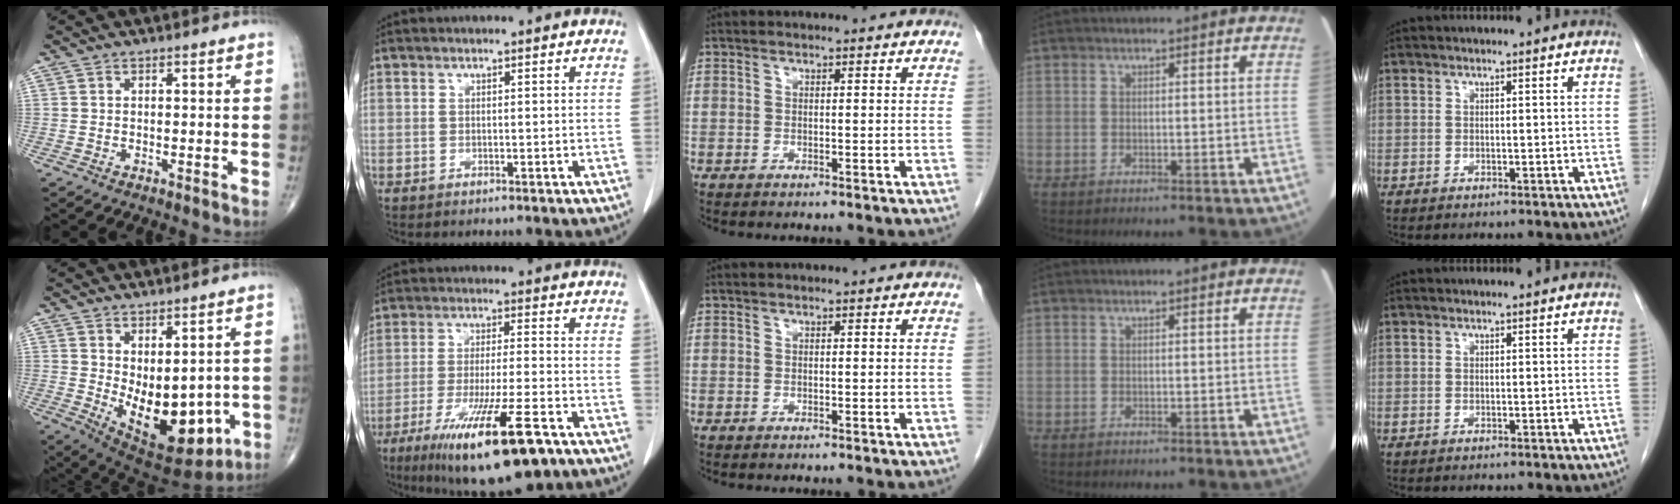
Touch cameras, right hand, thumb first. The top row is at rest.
{"thumb": {"total": 15.7, "force": [-1.8, 8.2, 13.2], "torque": [-0.170, -0.023, 0.003]}, "index": {"total": 17.3, "force": [-10.0, 2.4, 13.9], "torque": [-0.225, -0.037, -0.161]}}